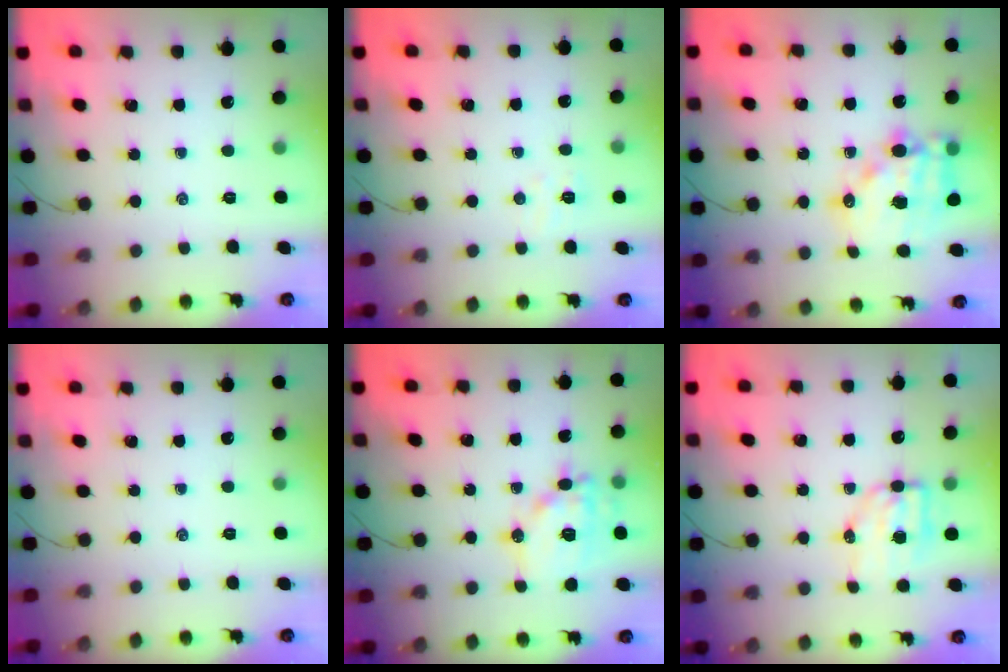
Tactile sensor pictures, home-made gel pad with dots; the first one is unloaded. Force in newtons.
{"total": 4.8, "press": 4.7, "slide": 1.1}
{"total": 15.4, "press": 15.0, "slide": 3.2}
{"total": 0.0}
{"total": 14.7, "press": 14.5, "slide": 2.3}
{"total": 6.9, "press": 6.8, "slide": 1.2}